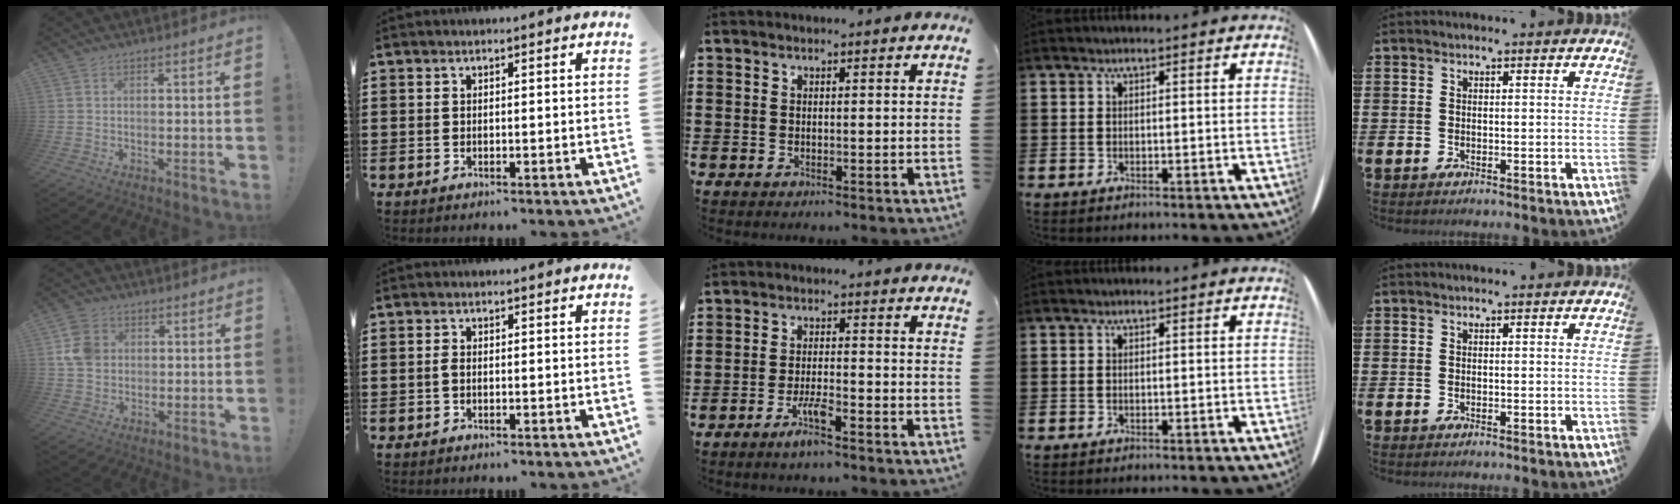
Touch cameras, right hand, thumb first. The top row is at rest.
{"thumb": {"total": 8.8, "force": [1.4, 7.6, 4.3], "torque": [-0.082, 0.012, 0.033]}, "index": {"total": 0.9, "force": [-0.3, 0.4, 0.8], "torque": [-0.024, -0.005, -0.007]}, "middle": {"total": 4.1, "force": [-2.7, 0.5, 3.0], "torque": [-0.065, -0.002, -0.053]}}